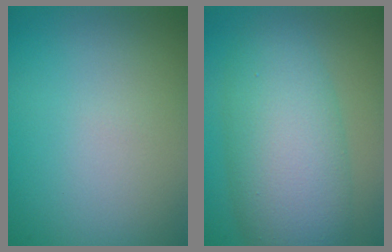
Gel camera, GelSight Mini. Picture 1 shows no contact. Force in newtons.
{"total": 8.7, "press": 8.7, "slide": 0.1}